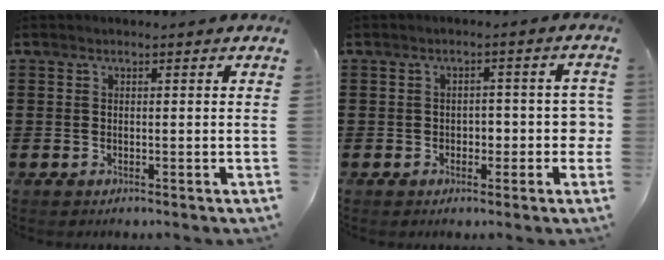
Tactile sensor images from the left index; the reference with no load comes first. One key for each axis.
{"total": 3.0, "fx": -0.9, "fy": 2.0, "fz": 2.0, "tx": -0.034, "ty": 0.005, "tz": -0.024}